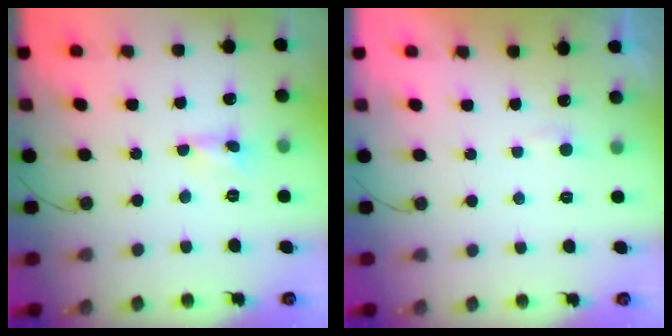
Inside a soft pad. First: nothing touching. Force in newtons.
{"total": 3.7, "press": 3.7, "slide": 0.4}